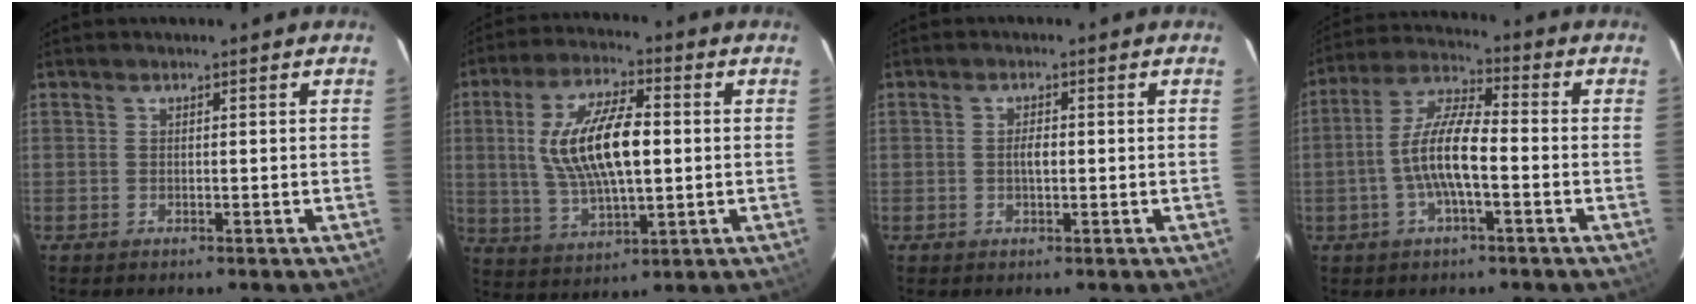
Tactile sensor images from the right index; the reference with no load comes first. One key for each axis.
{"total": 15.3, "fx": 1.4, "fy": 5.8, "fz": 14.0, "tx": -0.269, "ty": 0.006, "tz": 0.032}
{"total": 2.0, "fx": -0.1, "fy": 0.8, "fz": 1.8, "tx": -0.034, "ty": 0.003, "tz": -0.003}
{"total": 10.5, "fx": -2.6, "fy": 2.6, "fz": 9.8, "tx": -0.204, "ty": 0.006, "tz": -0.051}